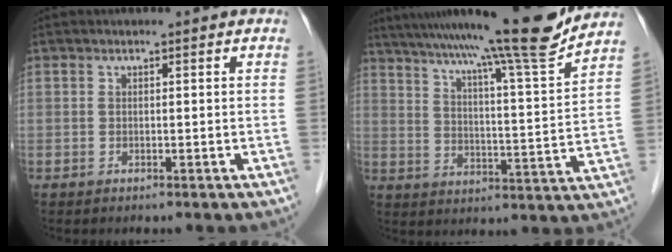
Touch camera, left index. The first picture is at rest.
{"total": 19.5, "force": [16.6, -1.7, 10.0], "torque": [-0.163, -0.022, 0.240]}